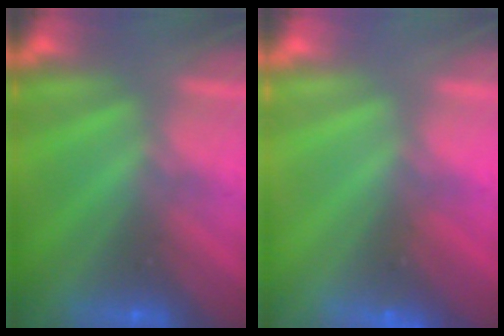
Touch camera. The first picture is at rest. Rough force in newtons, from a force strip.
{"total": 2.4}